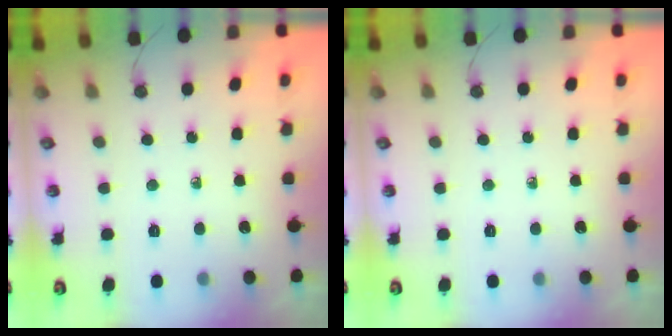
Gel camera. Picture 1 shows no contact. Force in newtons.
{"total": 0.0}